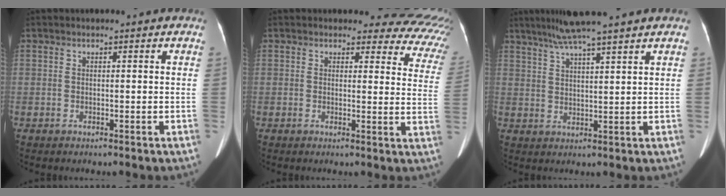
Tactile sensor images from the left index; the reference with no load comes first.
{"total": 11.8, "force": [10.5, 4.6, 2.9], "torque": [0.012, -0.056, 0.065]}
{"total": 8.3, "force": [6.7, -1.2, 4.7], "torque": [-0.083, 0.024, 0.111]}